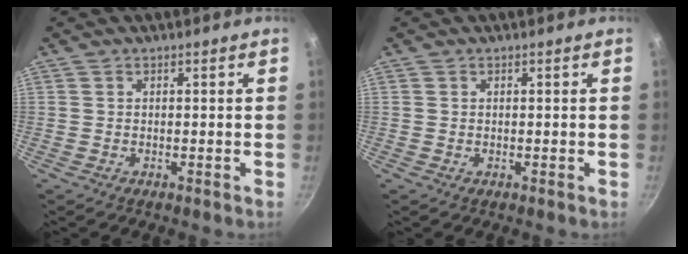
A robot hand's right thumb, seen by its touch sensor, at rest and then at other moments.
{"total": 0.0}